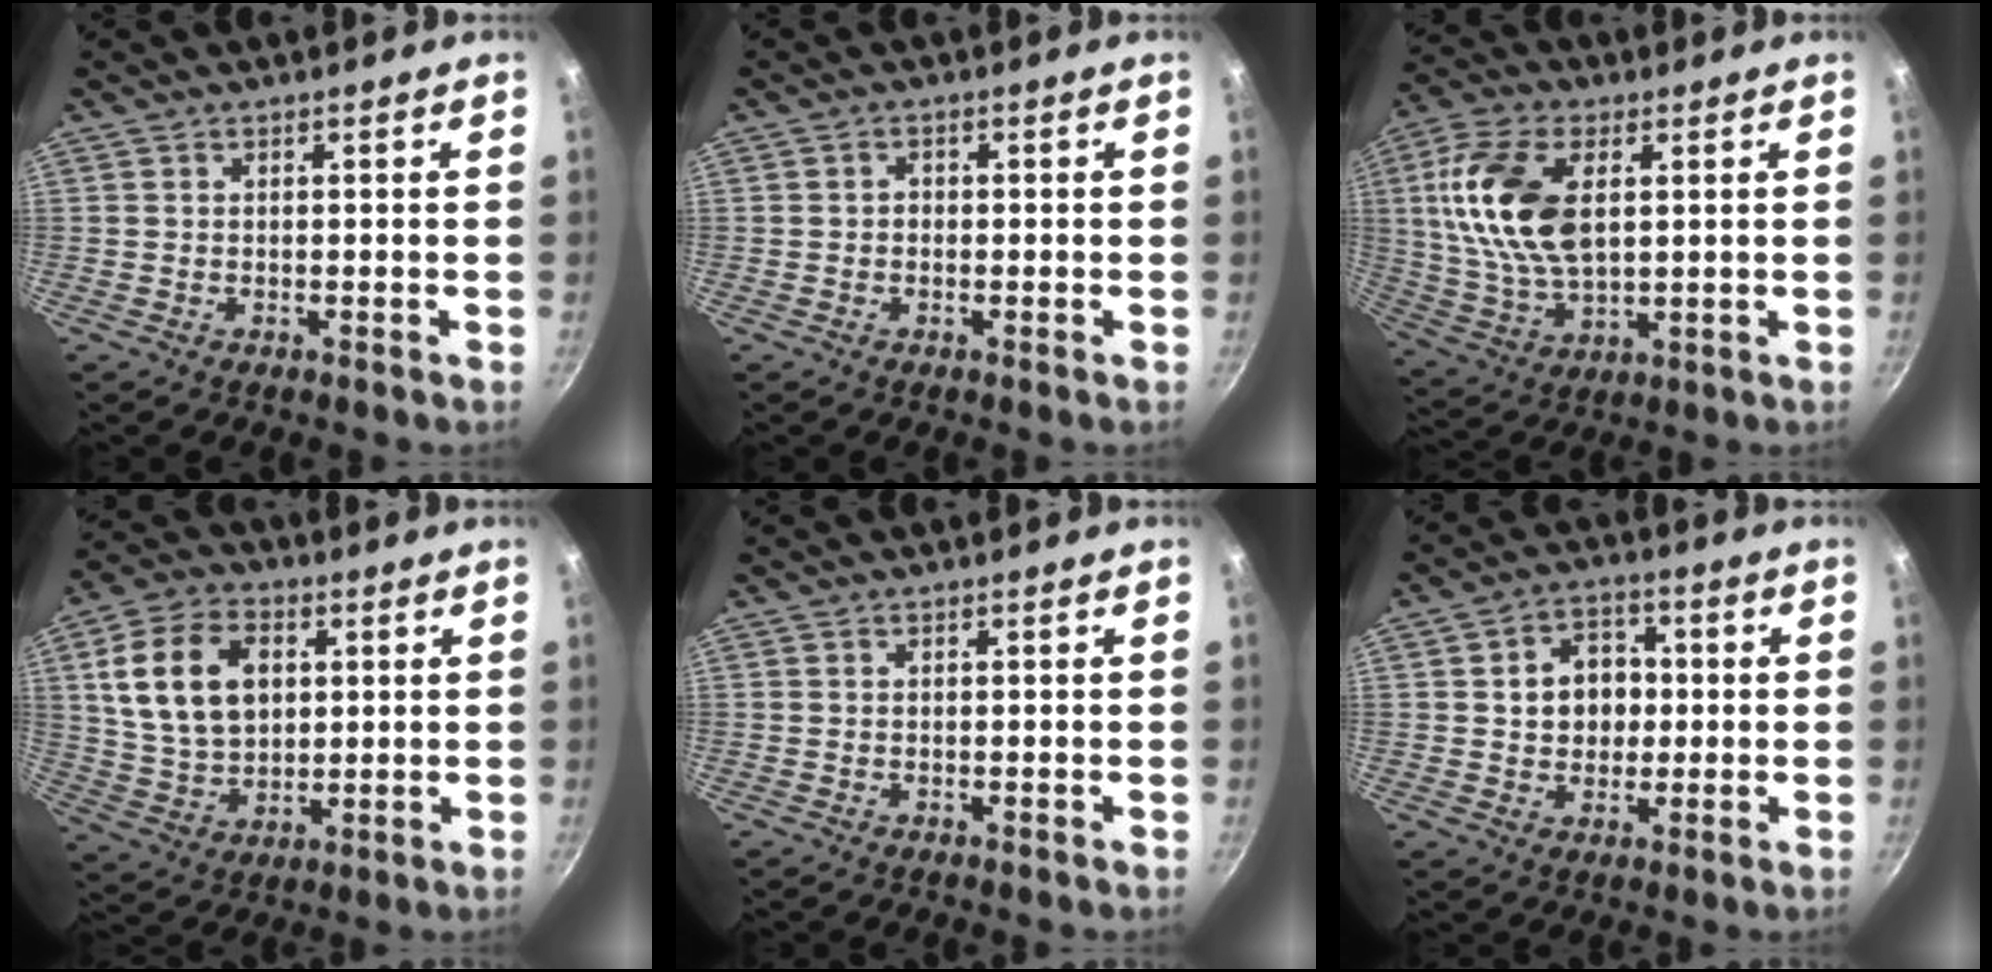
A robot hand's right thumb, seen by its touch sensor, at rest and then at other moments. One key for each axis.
{"total": 1.2, "fx": -0.2, "fy": 1.0, "fz": 0.5, "tx": -0.008, "ty": 0.005, "tz": -0.006}
{"total": 17.1, "fx": 3.6, "fy": 9.6, "fz": 13.7, "tx": -0.258, "ty": -0.003, "tz": 0.071}
{"total": 16.4, "fx": 3.9, "fy": 11.4, "fz": 11.1, "tx": -0.190, "ty": -0.003, "tz": 0.075}
{"total": 0.0}
{"total": 8.8, "fx": 0.8, "fy": 7.1, "fz": 5.1, "tx": -0.044, "ty": 0.010, "tz": 0.007}